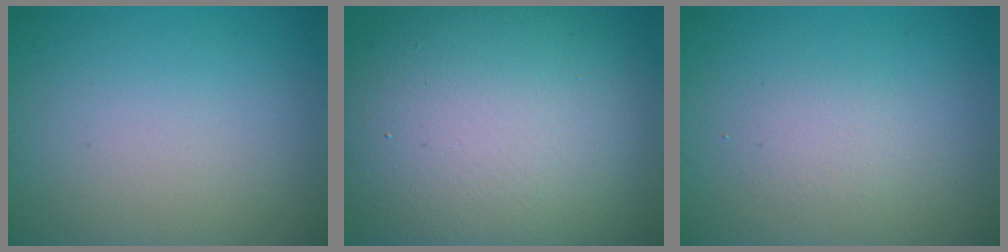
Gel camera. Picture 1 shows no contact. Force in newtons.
{"total": 15.4, "press": 15.3, "slide": 1.0}
{"total": 1.3, "press": 1.3, "slide": 0.1}